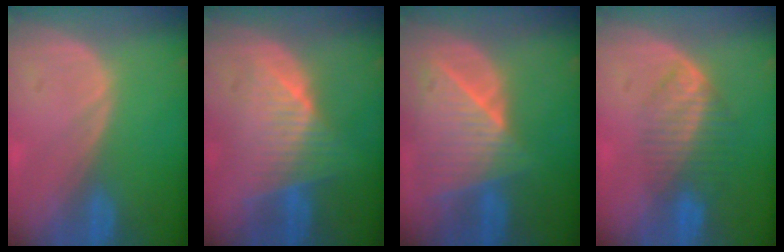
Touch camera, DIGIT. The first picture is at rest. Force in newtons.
{"total": 7.9, "press": 7.0, "slide": 3.6}
{"total": 9.1, "press": 8.1, "slide": 4.1}
{"total": 6.8, "press": 5.8, "slide": 3.5}